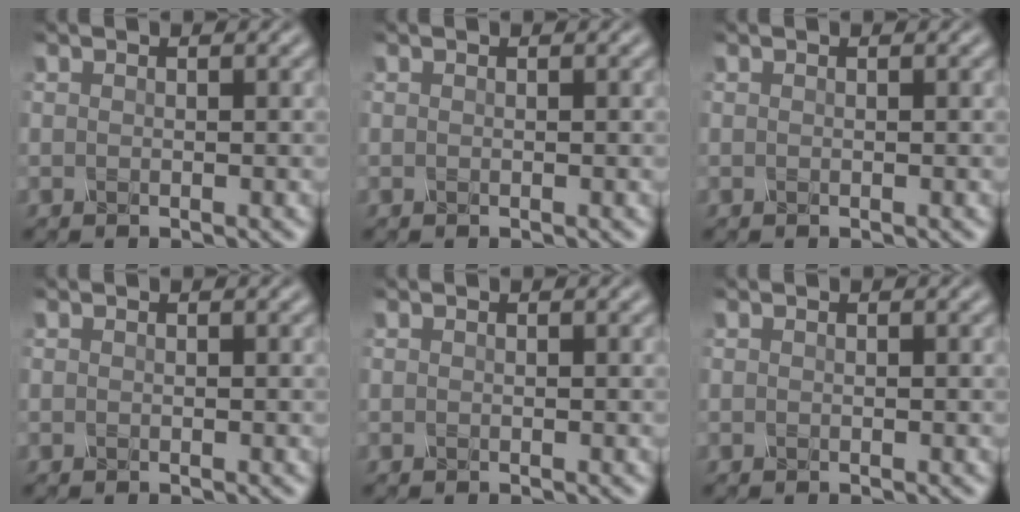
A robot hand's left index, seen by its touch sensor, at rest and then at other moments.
{"total": 0.0}
{"total": 0.0}
{"total": 0.0}
{"total": 0.0}
{"total": 0.0}